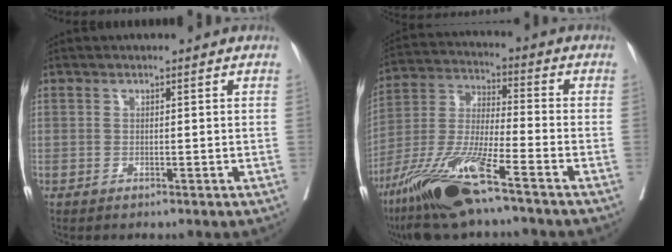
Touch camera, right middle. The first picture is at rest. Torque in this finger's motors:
{"motor_torque": [1.09, -1.04, 0.87, 0.21]}